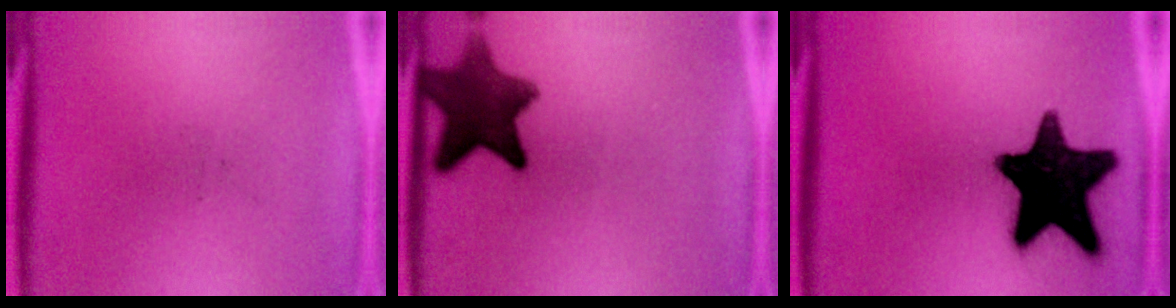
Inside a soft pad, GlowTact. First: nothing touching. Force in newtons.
{"total": 10.7}
{"total": 18.5}